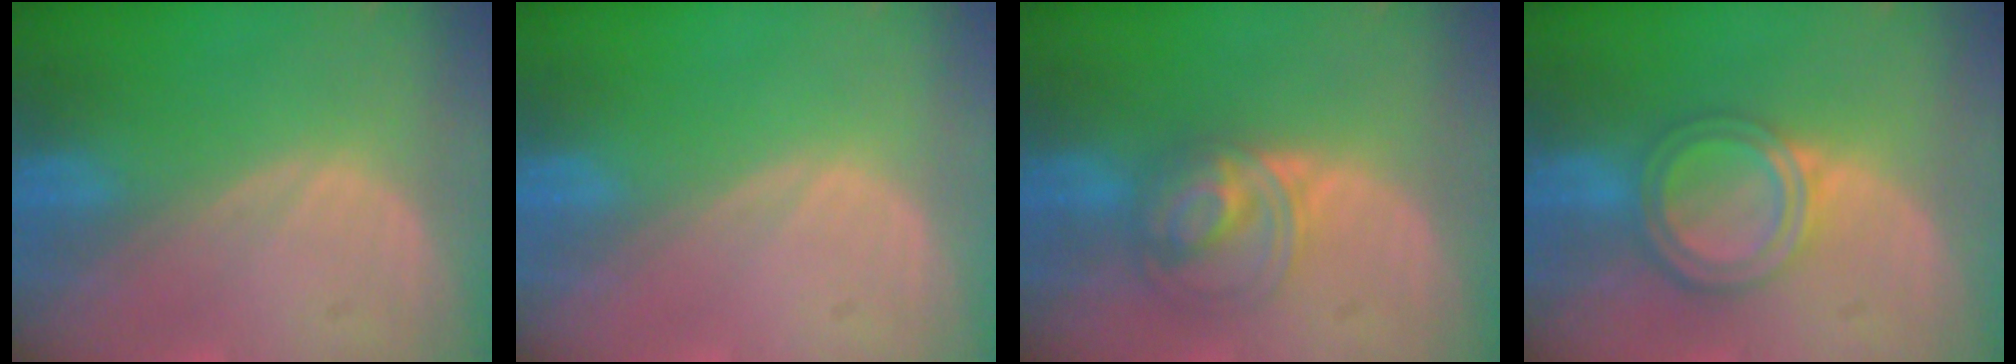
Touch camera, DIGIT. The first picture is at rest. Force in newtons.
{"total": 0.0}
{"total": 5.5, "press": 5.5, "slide": 0.6}
{"total": 6.1, "press": 5.3, "slide": 3.0}